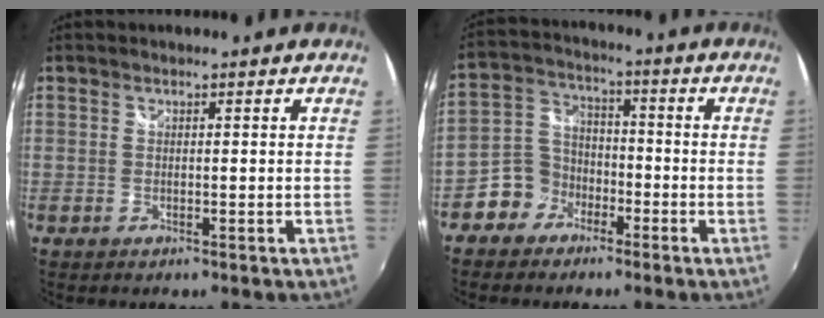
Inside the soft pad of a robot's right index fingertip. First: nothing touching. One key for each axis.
{"total": 7.0, "fx": -4.3, "fy": 5.4, "fz": 1.0, "tx": -0.028, "ty": 0.033, "tz": -0.087}